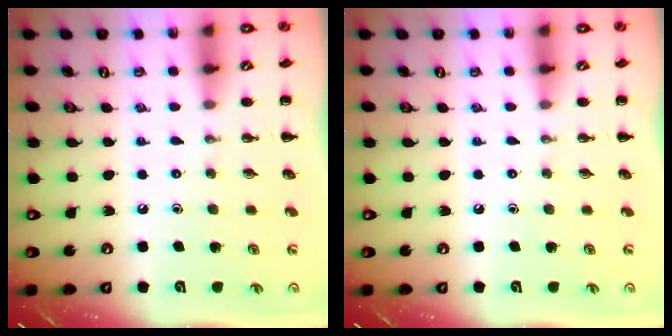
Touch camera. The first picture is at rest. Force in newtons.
{"total": 0.0}